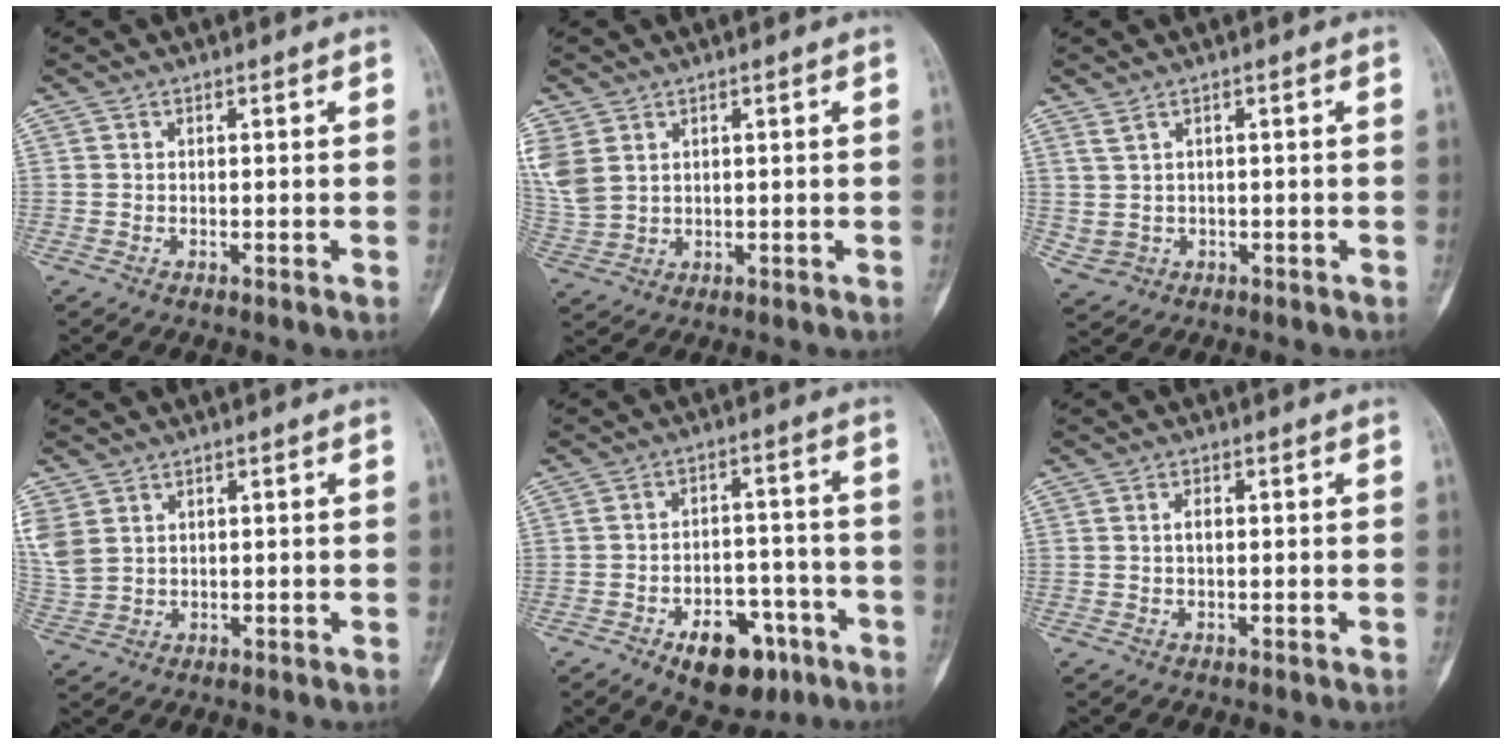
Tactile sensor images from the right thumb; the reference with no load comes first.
{"total": 8.0, "force": [3.0, 5.8, 4.6], "torque": [-0.121, -0.002, 0.077]}
{"total": 2.9, "force": [0.9, 2.2, 1.7], "torque": [-0.036, -0.002, 0.031]}
{"total": 7.1, "force": [2.6, 5.3, 3.9], "torque": [-0.103, 0.001, 0.068]}
{"total": 12.5, "force": [-6.6, 7.3, 7.7], "torque": [-0.076, 0.043, -0.088]}
{"total": 1.3, "force": [0.1, 0.7, 1.1], "torque": [-0.021, 0.003, 0.002]}